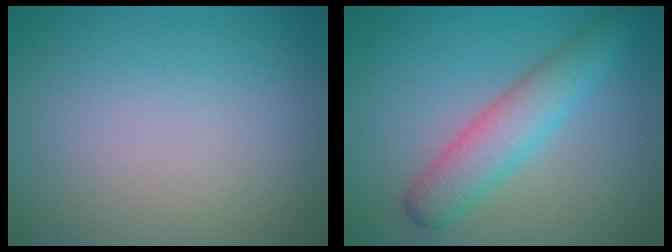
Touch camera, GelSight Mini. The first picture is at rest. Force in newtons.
{"total": 4.3, "press": 4.3, "slide": 0.2}